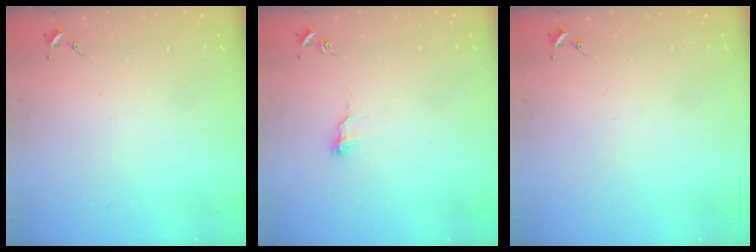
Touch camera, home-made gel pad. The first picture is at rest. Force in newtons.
{"total": 7.7, "press": 7.6, "slide": 0.7}
{"total": 0.0}